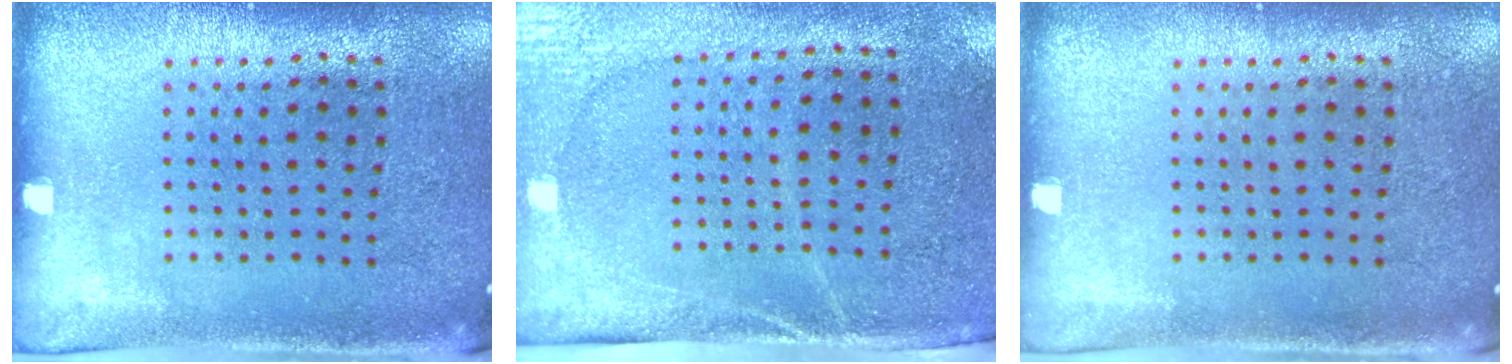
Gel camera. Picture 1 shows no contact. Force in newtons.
{"total": 2.7, "press": 2.3, "slide": 1.4}
{"total": 0.0}